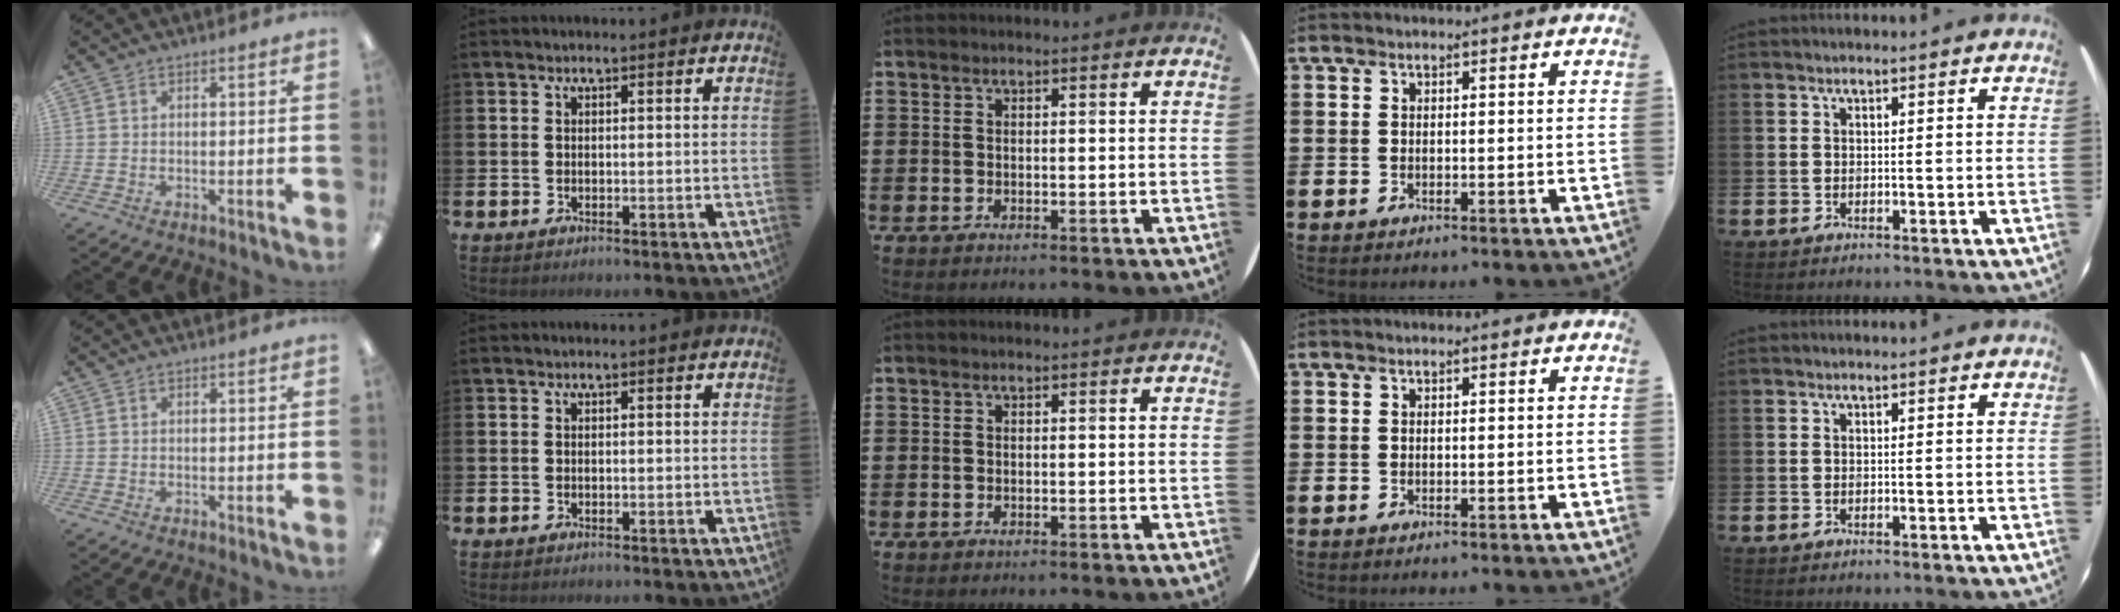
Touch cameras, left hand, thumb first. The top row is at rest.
{}